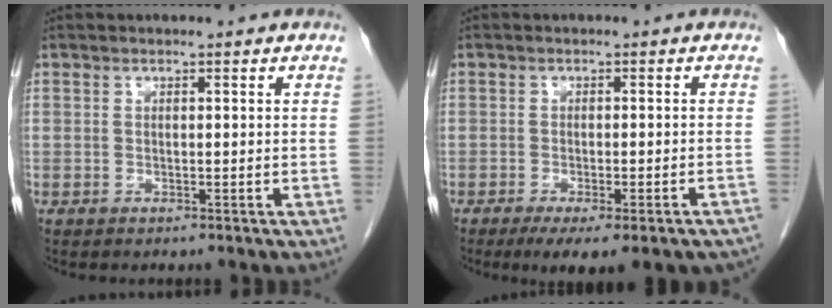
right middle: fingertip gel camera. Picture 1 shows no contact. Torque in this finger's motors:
{"motor_torque": [1.08, -1.06, 0.18, 0.06]}